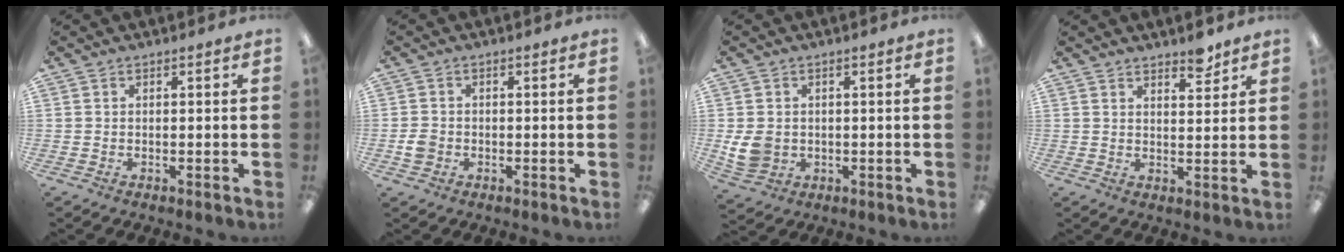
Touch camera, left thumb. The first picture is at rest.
{"total": 2.7, "force": [-0.7, 2.3, 1.3], "torque": [-0.021, 0.005, -0.013]}
{"total": 6.4, "force": [0.3, 5.6, 3.2], "torque": [-0.065, 0.002, 0.008]}
{"total": 4.6, "force": [4.0, 1.5, 1.9], "torque": [-0.012, -0.028, 0.066]}